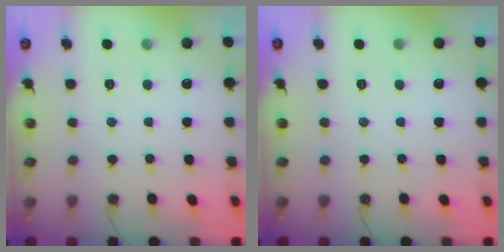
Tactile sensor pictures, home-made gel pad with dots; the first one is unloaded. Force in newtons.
{"total": 0.0}